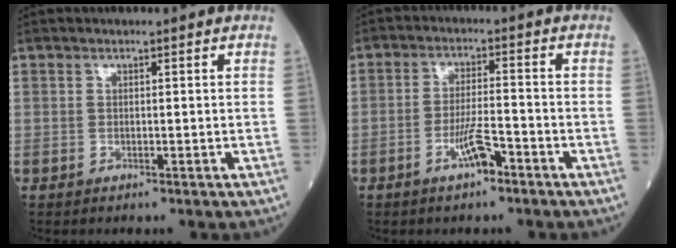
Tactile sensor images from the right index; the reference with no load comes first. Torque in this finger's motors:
{"motor_torque": [0.47, -0.07, 0.24, 0.07]}